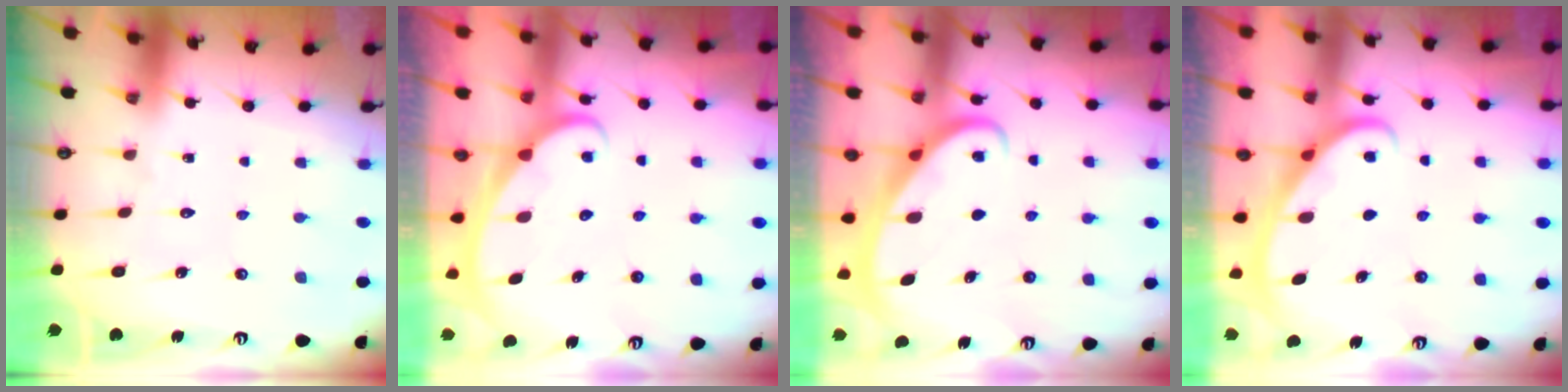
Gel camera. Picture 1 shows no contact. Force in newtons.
{"total": 2.5, "press": 2.5, "slide": 0.3}
{"total": 2.6, "press": 2.6, "slide": 0.3}
{"total": 2.8, "press": 2.8, "slide": 0.4}